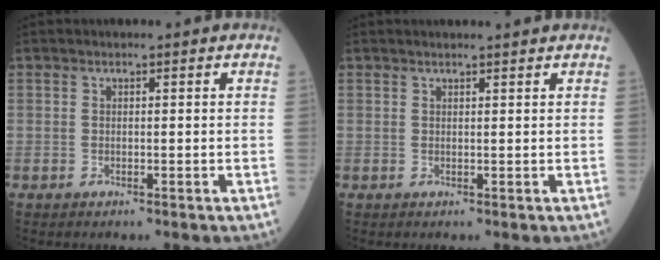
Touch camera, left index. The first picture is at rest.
{"total": 4.0, "force": [3.7, 0.0, 1.4], "torque": [-0.017, 0.017, 0.045]}